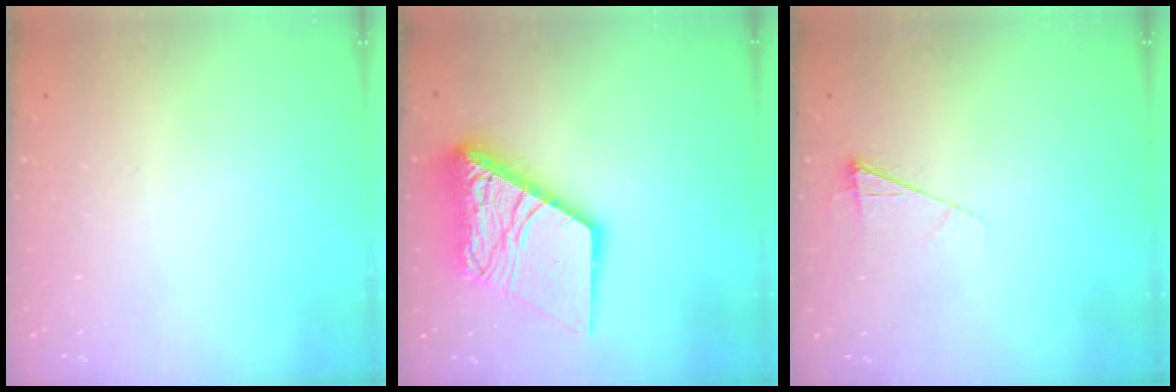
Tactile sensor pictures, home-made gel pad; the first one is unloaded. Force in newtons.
{"total": 19.4, "press": 19.2, "slide": 2.3}
{"total": 4.8, "press": 4.8, "slide": 0.6}